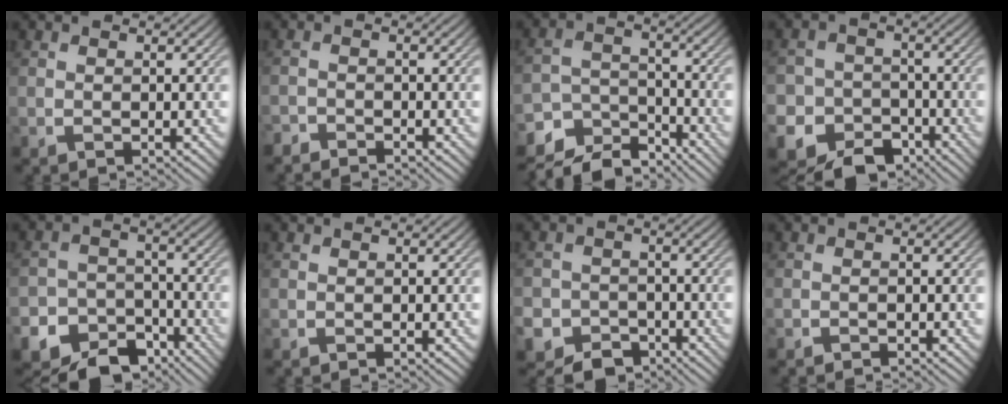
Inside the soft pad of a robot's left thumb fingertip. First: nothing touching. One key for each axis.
{"total": 2.0, "fx": -2.0, "fy": 0.2, "fz": 0.2, "tx": -0.004, "ty": -0.005, "tz": -0.043}
{"total": 10.4, "fx": -9.2, "fy": 4.0, "fz": 2.5, "tx": -0.046, "ty": -0.013, "tz": -0.149}
{"total": 12.6, "fx": -7.9, "fy": 9.5, "fz": 2.6, "tx": -0.064, "ty": -0.057, "tz": -0.136}
{"total": 14.1, "fx": -10.1, "fy": 9.1, "fz": 3.4, "tx": -0.079, "ty": -0.054, "tz": -0.153}
{"total": 0.0}
{"total": 9.4, "fx": -6.1, "fy": 6.9, "fz": 1.8, "tx": -0.044, "ty": -0.038, "tz": -0.110}
{"total": 0.6, "fx": -0.6, "fy": 0.1, "fz": 0.0, "tx": 0.001, "ty": -0.003, "tz": -0.013}